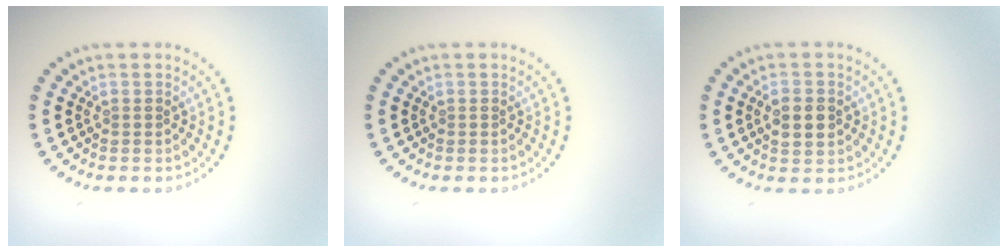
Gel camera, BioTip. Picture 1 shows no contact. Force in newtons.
{"total": 0.0}
{"total": 2.6, "press": 2.6, "slide": 0.2}